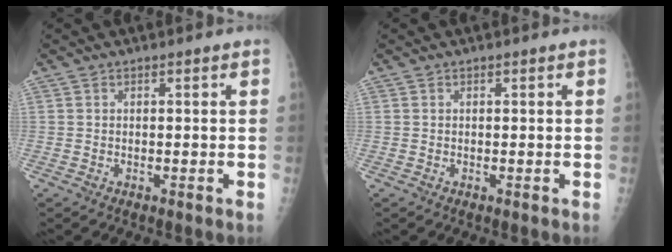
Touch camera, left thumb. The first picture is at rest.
{"total": 0.0}